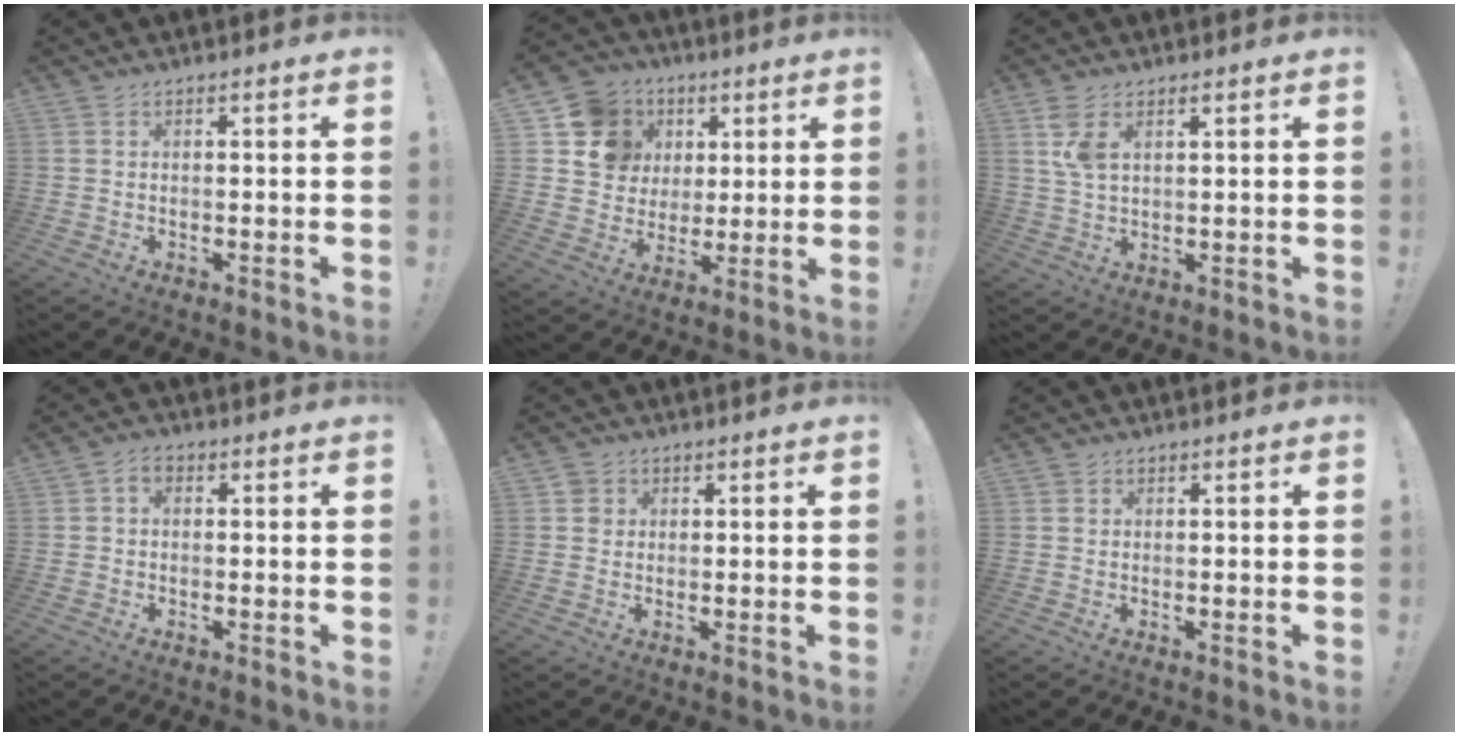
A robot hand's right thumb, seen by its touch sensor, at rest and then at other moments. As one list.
[{"total": 12.9, "force": [4.4, 11.7, 3.4], "torque": [-0.055, -0.012, 0.100]}, {"total": 5.6, "force": [2.6, 2.7, 4.1], "torque": [-0.083, -0.007, 0.046]}, {"total": 2.5, "force": [0.0, 1.7, 1.8], "torque": [-0.032, 0.006, -0.001]}, {"total": 2.8, "force": [0.8, 2.6, 0.7], "torque": [-0.010, 0.004, 0.013]}, {"total": 0.9, "force": [0.4, 0.8, 0.1], "torque": [-0.001, 0.003, 0.008]}]